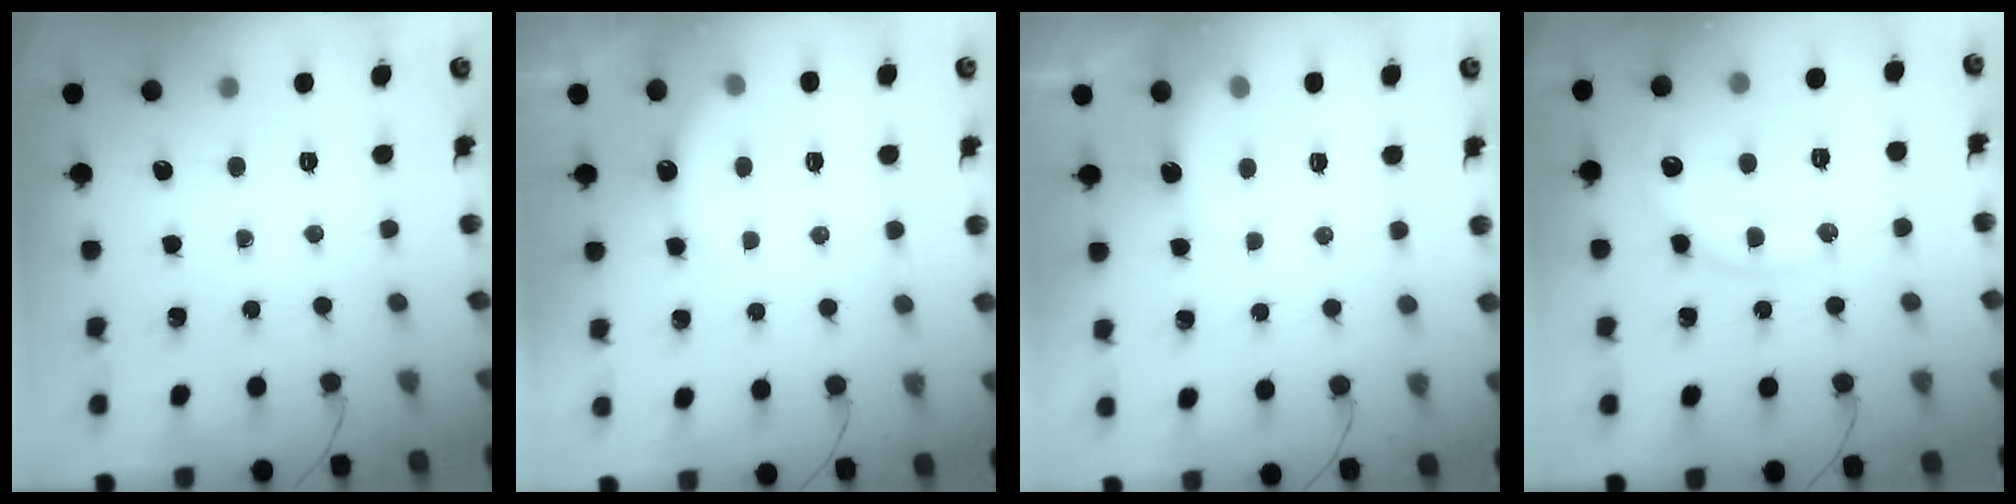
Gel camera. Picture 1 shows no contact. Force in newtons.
{"total": 4.3, "press": 4.1, "slide": 1.1}
{"total": 3.0, "press": 2.9, "slide": 0.7}
{"total": 11.9, "press": 11.9, "slide": 1.0}